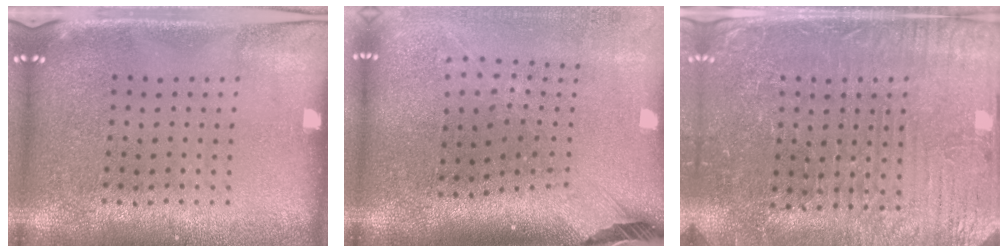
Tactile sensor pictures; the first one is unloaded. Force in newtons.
{"total": 2.7, "press": 2.0, "slide": 1.8}
{"total": 3.5, "press": 3.5, "slide": 0.6}